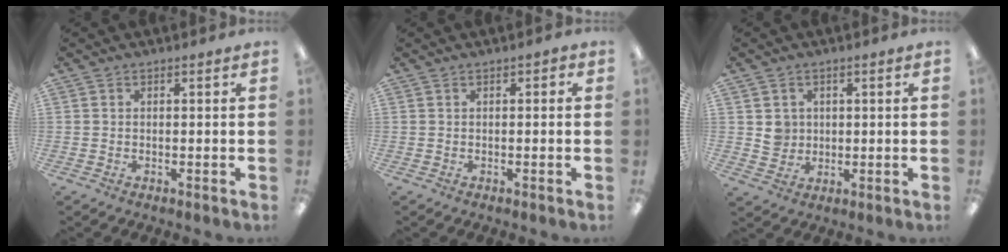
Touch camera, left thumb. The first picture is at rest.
{"total": 0.7, "force": [-0.2, 0.5, 0.4], "torque": [-0.008, 0.002, -0.004]}
{"total": 4.3, "force": [0.9, 4.2, 0.7], "torque": [-0.001, -0.001, 0.013]}